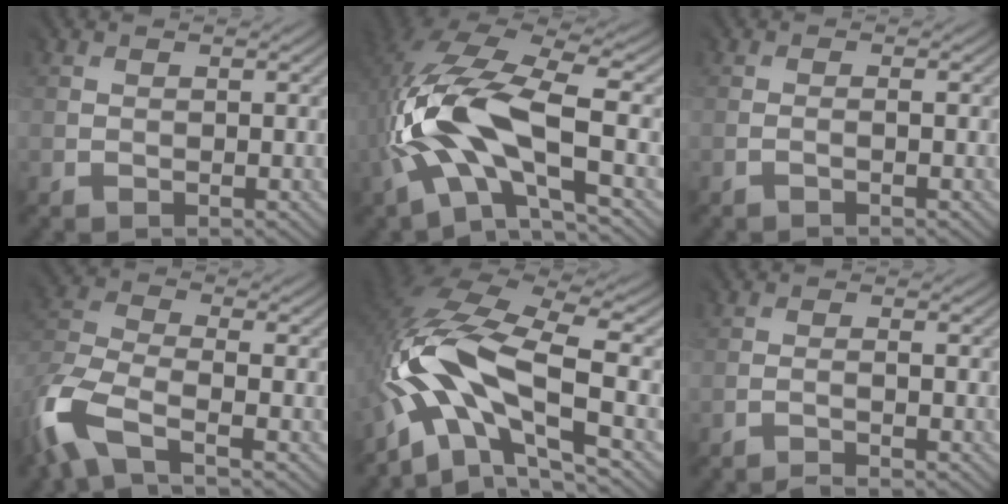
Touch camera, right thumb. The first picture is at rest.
{"total": 12.7, "force": [-2.1, 5.0, 11.5], "torque": [-0.259, 0.009, -0.042]}
{"total": 0.7, "force": [-0.6, -0.4, 0.1], "torque": [0.000, 0.004, -0.013]}
{"total": 8.2, "force": [-4.6, 4.0, 5.5], "torque": [-0.135, -0.008, -0.105]}
{"total": 13.9, "force": [-3.7, 6.2, 11.9], "torque": [-0.252, 0.005, -0.072]}
{"total": 1.6, "force": [-1.5, -0.4, 0.5], "torque": [-0.001, 0.006, -0.034]}